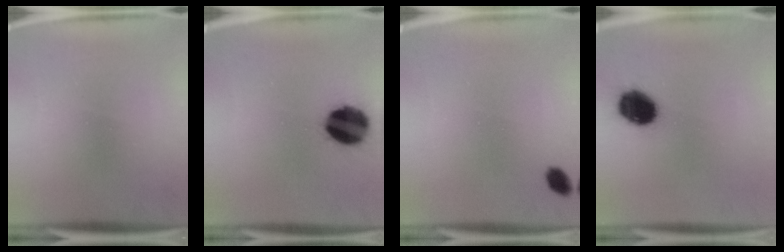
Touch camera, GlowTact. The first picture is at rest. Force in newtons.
{"total": 14.7}
{"total": 2.5}
{"total": 12.4}